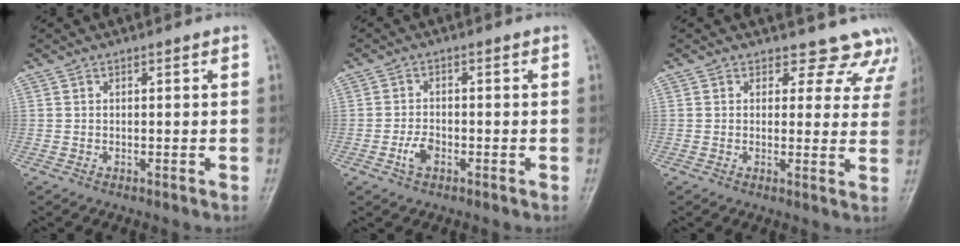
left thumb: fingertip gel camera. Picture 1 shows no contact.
{"total": 3.1, "force": [-1.3, 1.8, 2.1], "torque": [-0.040, 0.007, -0.026]}
{"total": 9.8, "force": [8.6, 4.6, -0.1], "torque": [0.062, -0.045, 0.065]}